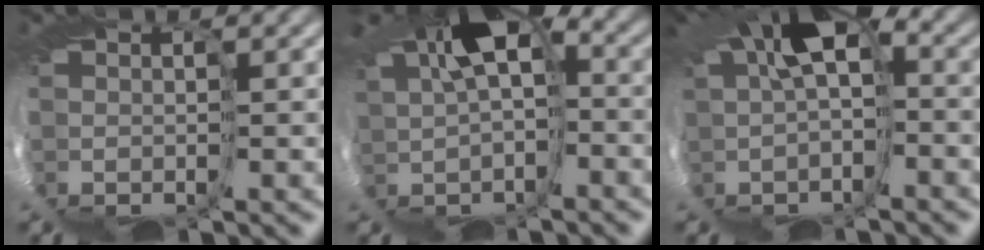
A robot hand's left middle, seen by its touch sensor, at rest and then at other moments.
{"total": 4.6, "force": [2.5, 1.7, 3.5], "torque": [-0.066, -0.011, 0.044]}
{"total": 6.2, "force": [0.2, 2.5, 5.7], "torque": [-0.081, -0.003, 0.012]}